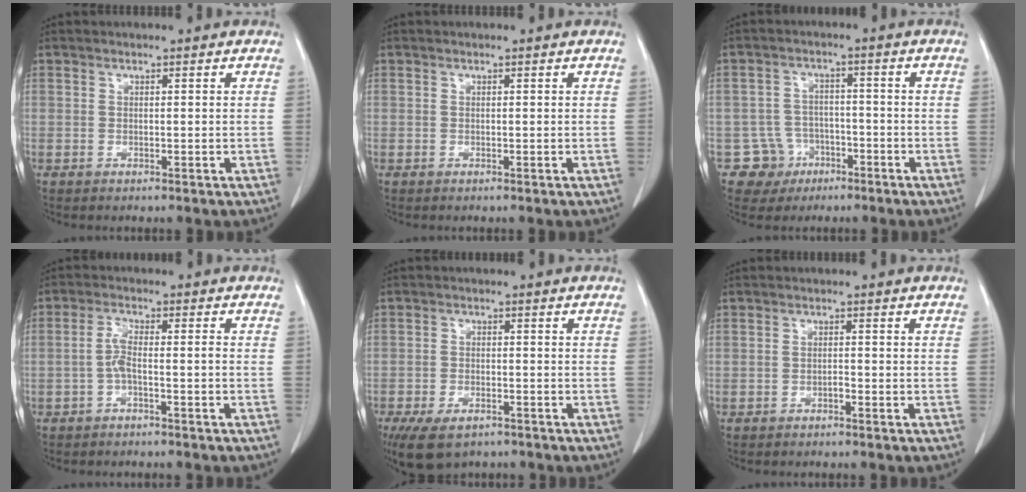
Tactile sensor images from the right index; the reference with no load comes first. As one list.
[{"total": 0.0}, {"total": 5.7, "force": [-2.8, 5.0, -0.2], "torque": [0.011, 0.013, -0.043]}, {"total": 3.1, "force": [-1.4, 0.3, 2.7], "torque": [-0.057, 0.007, -0.029]}, {"total": 8.2, "force": [-5.8, 3.8, 4.5], "torque": [-0.078, -0.008, -0.092]}, {"total": 0.6, "force": [-0.5, 0.1, 0.3], "torque": [-0.009, 0.001, -0.011]}]